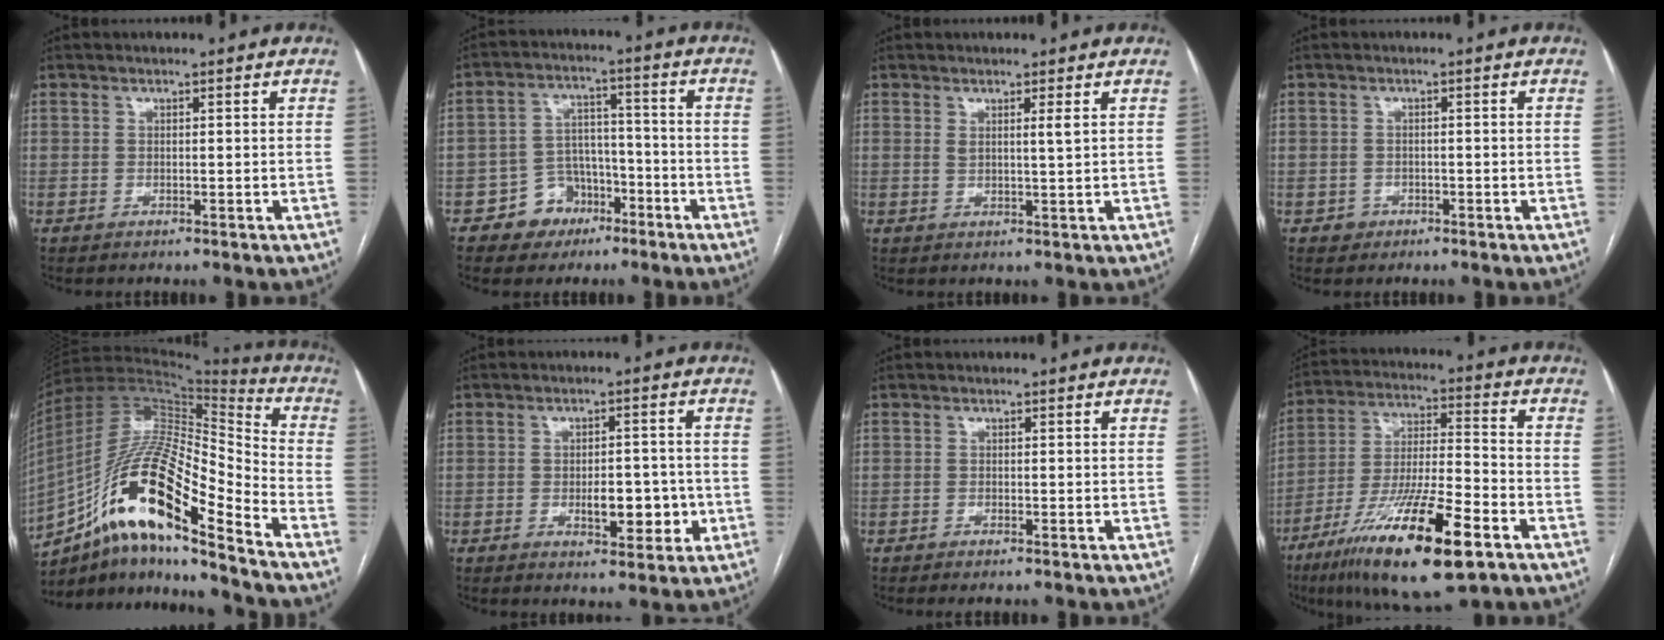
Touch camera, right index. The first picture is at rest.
{"total": 7.3, "force": [-4.1, 5.8, 1.8], "torque": [-0.024, 0.020, -0.061]}
{"total": 1.8, "force": [0.9, -0.3, 1.6], "torque": [-0.029, -0.008, 0.016]}
{"total": 1.8, "force": [-0.9, 1.6, 0.1], "torque": [0.004, 0.008, -0.013]}
{"total": 21.6, "force": [-11.8, 3.7, 17.8], "torque": [-0.348, 0.000, -0.207]}
{"total": 6.0, "force": [-1.5, 2.8, 5.2], "torque": [-0.072, 0.004, -0.014]}
{"total": 0.9, "force": [-0.7, 0.1, 0.6], "torque": [-0.013, -0.002, -0.010]}
{"total": 20.5, "force": [-11.2, 3.0, 16.9], "torque": [-0.310, -0.037, -0.193]}